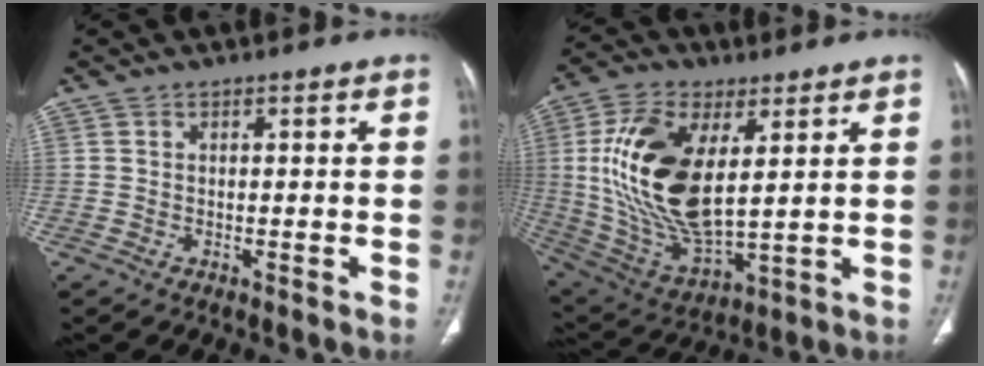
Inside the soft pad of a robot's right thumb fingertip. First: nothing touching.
{"total": 20.8, "force": [4.5, 10.1, 17.6], "torque": [-0.346, -0.023, 0.093]}